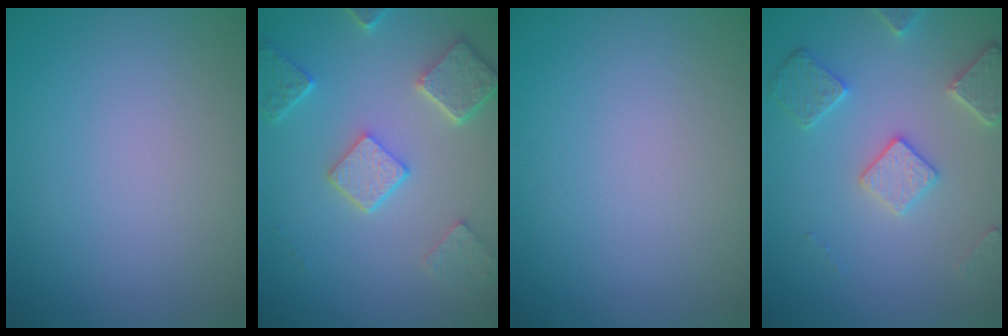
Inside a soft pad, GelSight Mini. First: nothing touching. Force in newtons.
{"total": 5.2, "press": 4.0, "slide": 3.2}
{"total": 0.0}
{"total": 3.7, "press": 3.4, "slide": 1.5}